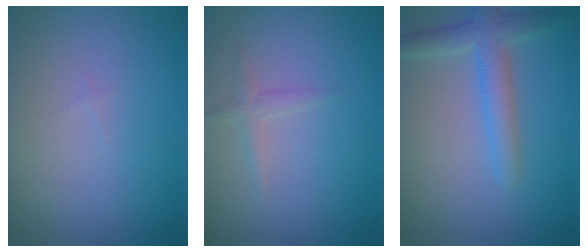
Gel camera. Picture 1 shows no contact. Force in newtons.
{"total": 1.1, "press": 1.1, "slide": 0.0}
{"total": 3.4, "press": 3.4, "slide": 0.3}